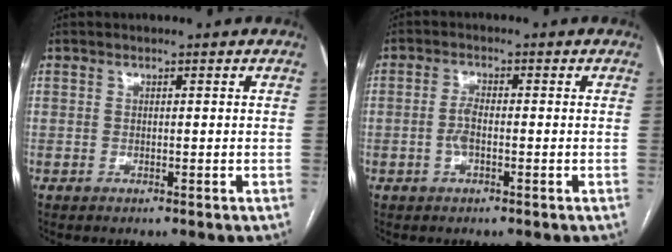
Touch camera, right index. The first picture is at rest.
{"total": 2.7, "force": [-0.7, 0.9, 2.5], "torque": [-0.055, 0.002, -0.013]}